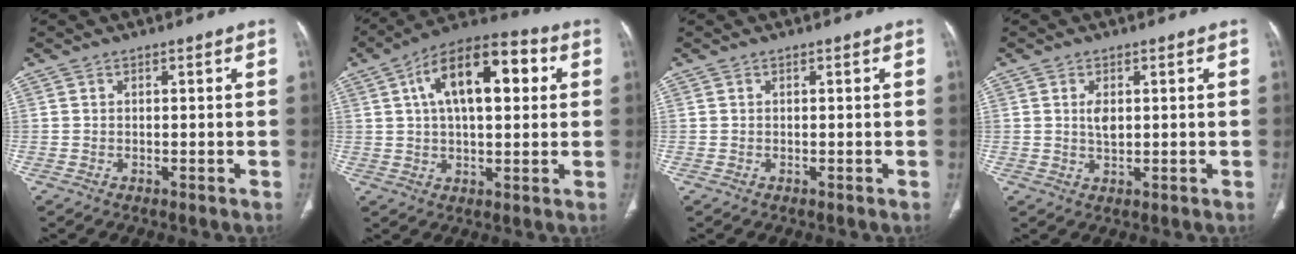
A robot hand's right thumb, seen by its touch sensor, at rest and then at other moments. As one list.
[{"total": 17.2, "force": [4.6, 8.2, 14.4], "torque": [-0.211, 0.024, 0.066]}, {"total": 0.0}, {"total": 3.6, "force": [0.8, 1.9, 2.9], "torque": [-0.052, -0.007, 0.017]}]